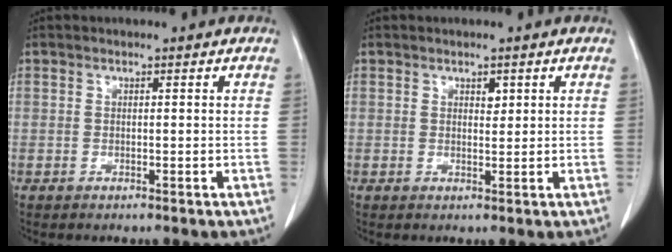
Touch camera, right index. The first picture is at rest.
{"total": 1.3, "force": [0.7, 0.7, 0.8], "torque": [-0.007, -0.004, 0.008]}